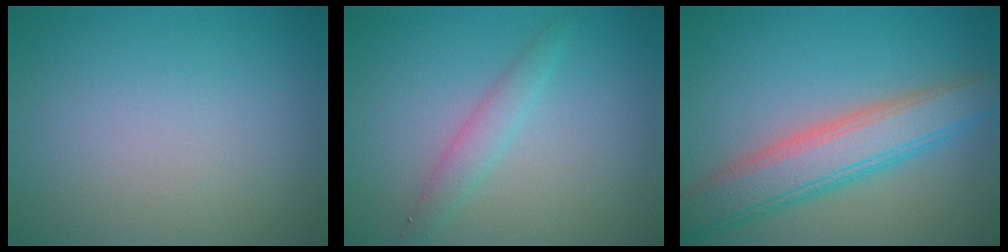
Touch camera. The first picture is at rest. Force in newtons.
{"total": 1.9, "press": 1.9, "slide": 0.1}
{"total": 6.0, "press": 6.0, "slide": 0.3}